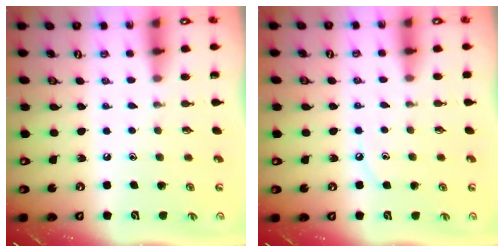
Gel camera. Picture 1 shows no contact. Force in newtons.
{"total": 4.6, "press": 4.5, "slide": 0.6}